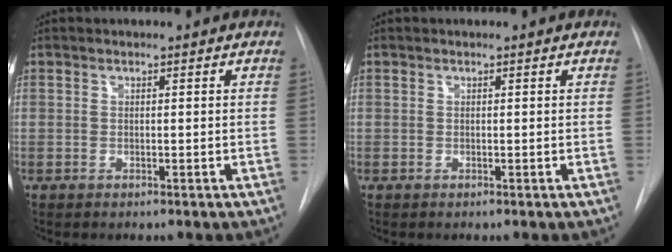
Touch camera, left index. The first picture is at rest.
{"total": 0.0}